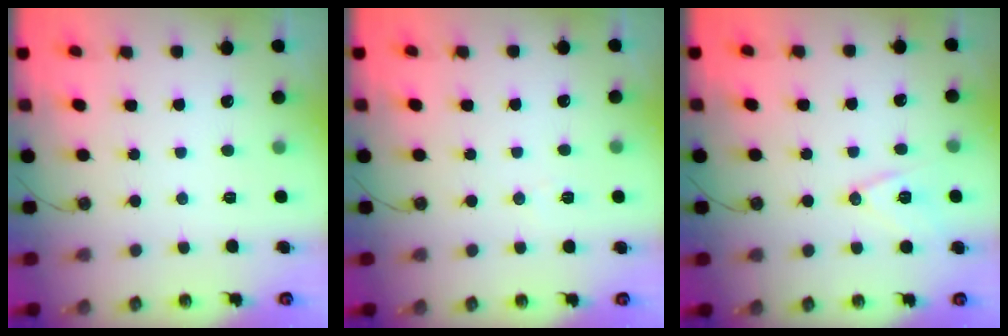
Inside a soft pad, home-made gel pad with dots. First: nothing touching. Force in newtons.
{"total": 5.3, "press": 3.2, "slide": 4.3}
{"total": 10.1, "press": 9.5, "slide": 3.5}